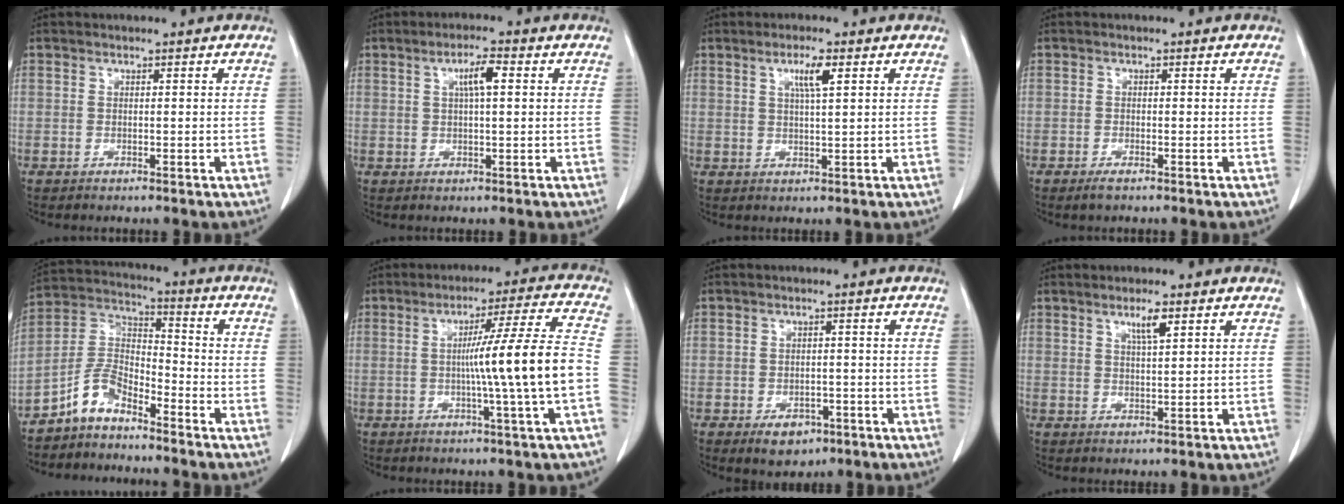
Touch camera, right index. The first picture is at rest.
{"total": 4.0, "force": [1.2, 0.5, 3.8], "torque": [-0.069, 0.006, 0.020]}
{"total": 3.8, "force": [1.7, 0.2, 3.4], "torque": [-0.060, 0.000, 0.029]}
{"total": 1.3, "force": [-1.0, 0.3, 0.9], "torque": [-0.019, -0.002, -0.014]}
{"total": 7.3, "force": [-5.7, 3.4, 3.2], "torque": [-0.068, 0.023, -0.115]}
{"total": 12.2, "force": [-1.6, -2.3, 11.9], "torque": [-0.188, 0.000, -0.024]}
{"total": 4.4, "force": [-2.4, 2.9, 2.3], "torque": [-0.028, 0.003, -0.023]}
{"total": 3.1, "force": [1.7, 0.2, 2.5], "torque": [-0.047, -0.002, 0.031]}